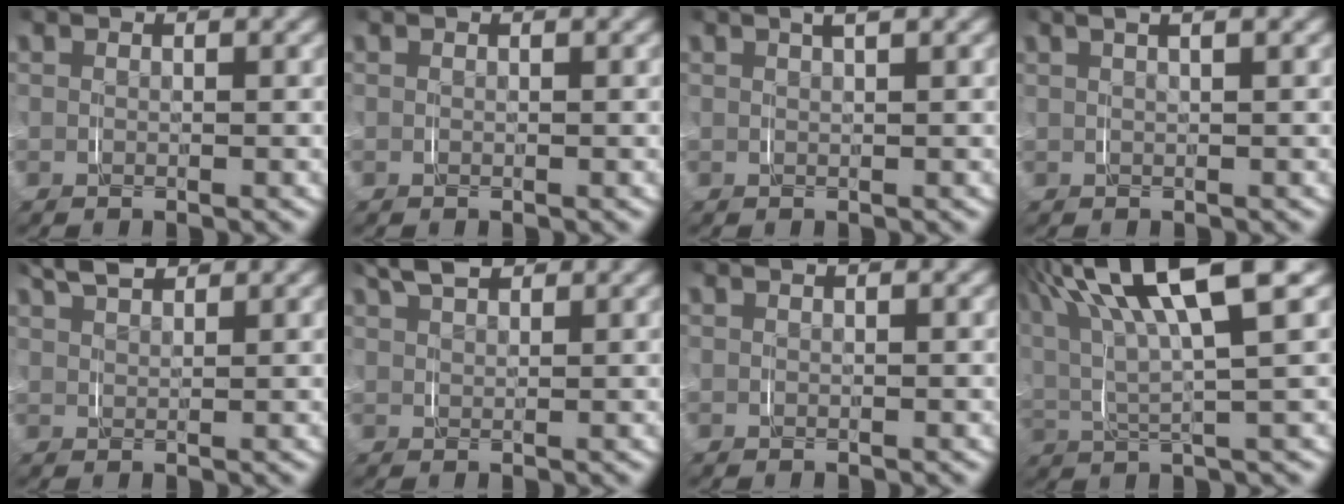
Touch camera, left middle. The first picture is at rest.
{"total": 0.0}
{"total": 1.8, "force": [1.2, 0.2, 1.4], "torque": [-0.019, 0.011, 0.018]}
{"total": 3.6, "force": [2.2, 1.1, 2.7], "torque": [-0.029, 0.019, 0.029]}
{"total": 2.5, "force": [2.4, 0.2, 0.8], "torque": [-0.017, 0.003, 0.044]}
{"total": 2.6, "force": [2.4, 0.4, 1.0], "torque": [-0.022, 0.004, 0.044]}
{"total": 0.0}
{"total": 9.5, "force": [4.6, 3.4, 7.6], "torque": [-0.141, 0.005, 0.071]}